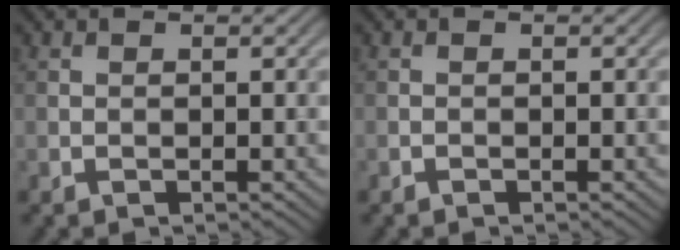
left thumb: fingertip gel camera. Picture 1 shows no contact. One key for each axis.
{"total": 0.0}